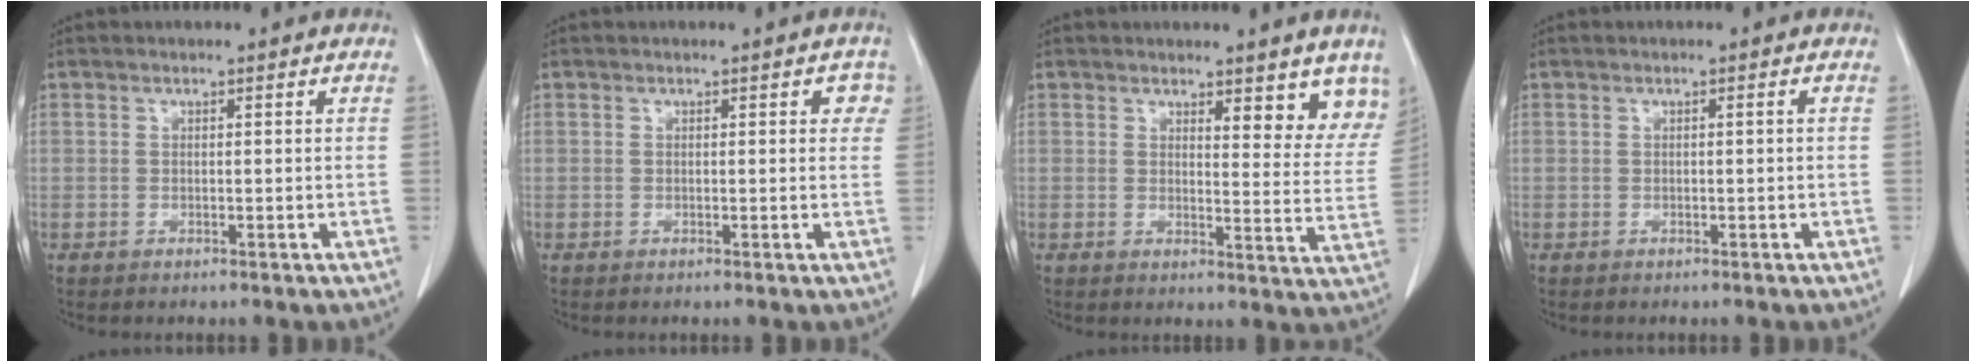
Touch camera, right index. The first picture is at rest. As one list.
[{"total": 2.2, "force": [0.7, 1.3, 1.7], "torque": [-0.009, 0.010, 0.003]}, {"total": 7.9, "force": [6.4, 2.2, 4.1], "torque": [-0.027, -0.028, 0.061]}, {"total": 0.6, "force": [-0.1, -0.2, 0.6], "torque": [-0.008, 0.000, 0.000]}]